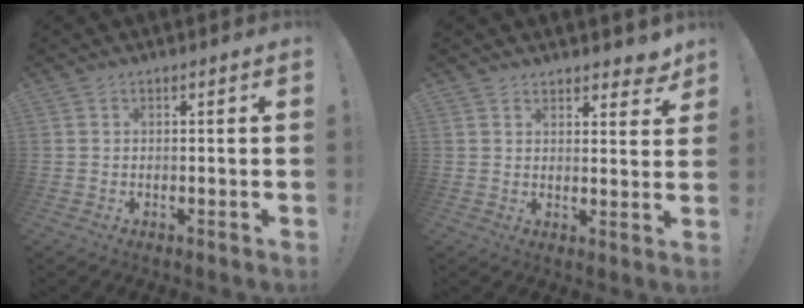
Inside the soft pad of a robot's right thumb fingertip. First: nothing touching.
{"total": 4.9, "force": [4.0, 2.2, 1.7], "torque": [-0.014, -0.027, 0.071]}